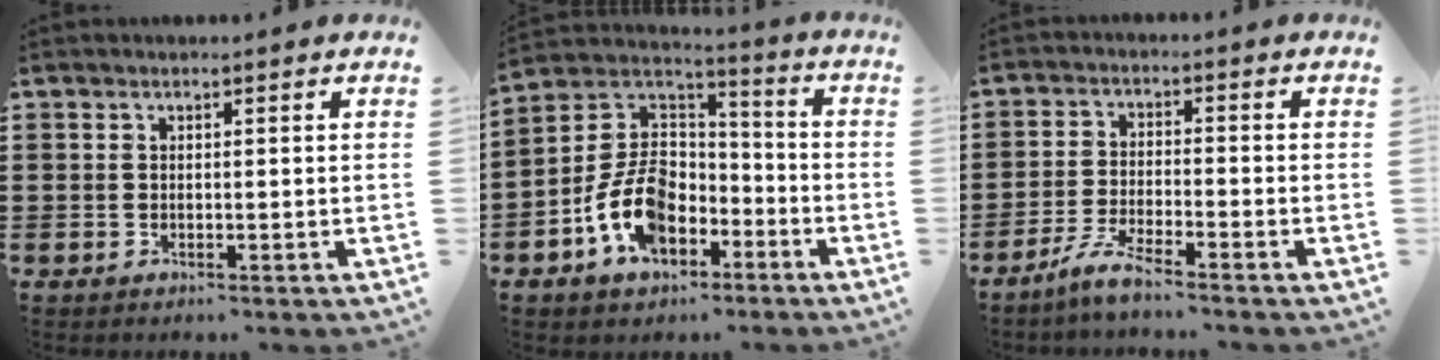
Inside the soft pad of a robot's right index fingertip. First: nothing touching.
{"total": 12.1, "force": [-4.9, 8.0, 7.6], "torque": [-0.183, 0.014, -0.096]}
{"total": 4.7, "force": [-4.0, -0.1, 2.5], "torque": [-0.062, -0.010, -0.078]}